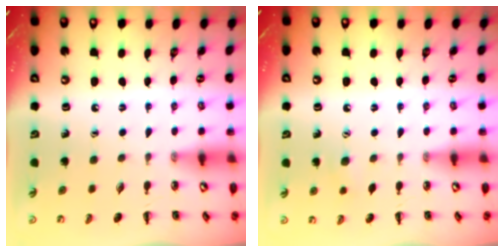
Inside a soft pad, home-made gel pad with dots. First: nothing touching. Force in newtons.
{"total": 6.1, "press": 5.9, "slide": 1.3}